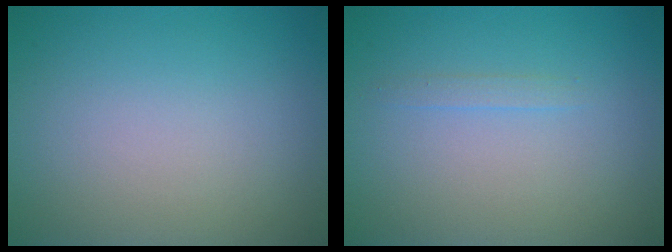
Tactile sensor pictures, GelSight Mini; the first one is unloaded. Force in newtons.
{"total": 0.8, "press": 0.8, "slide": 0.1}